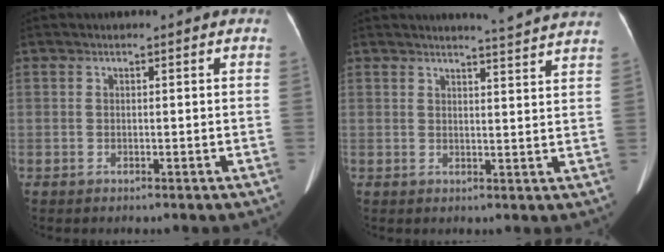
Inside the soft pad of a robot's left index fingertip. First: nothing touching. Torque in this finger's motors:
{"motor_torque": [-0.16, -1.16, -0.01, 0.03]}